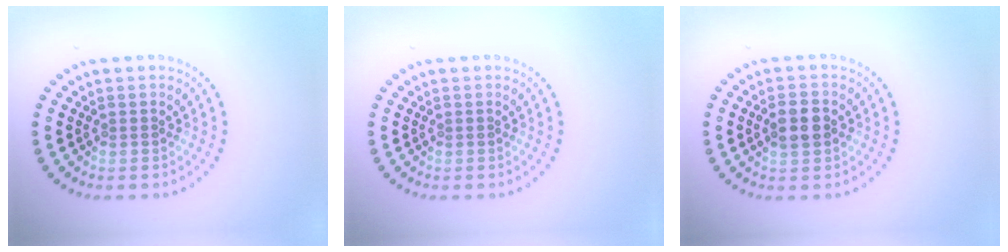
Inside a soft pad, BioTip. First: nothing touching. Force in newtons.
{"total": 0.0}
{"total": 2.6, "press": 2.6, "slide": 0.2}